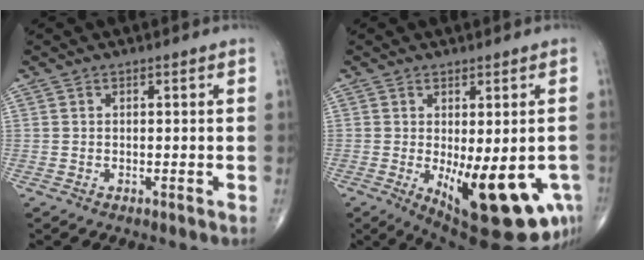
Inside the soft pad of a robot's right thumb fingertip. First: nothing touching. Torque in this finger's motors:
{"motor_torque": [2.21, 2.21, 0.81, -0.86, 0.40]}